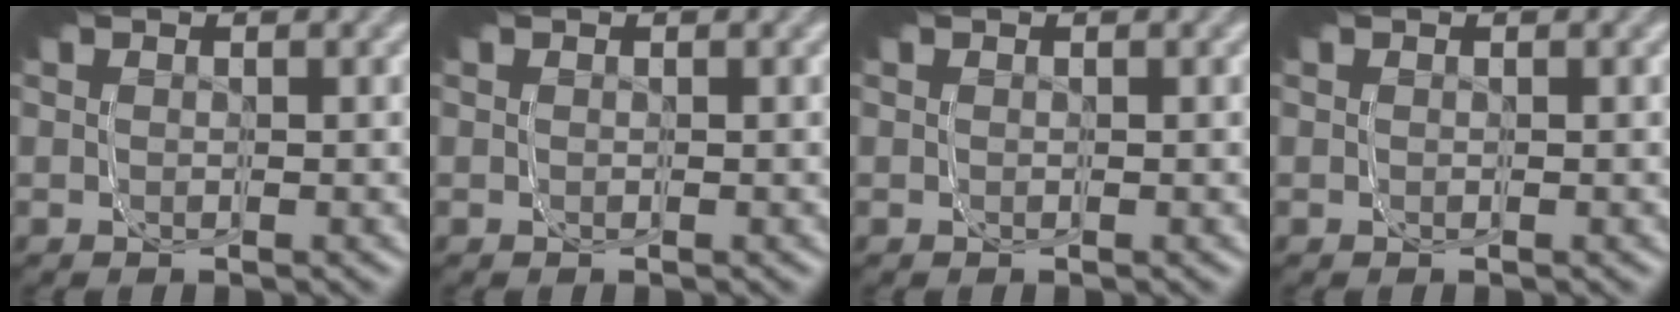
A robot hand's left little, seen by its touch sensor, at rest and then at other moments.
{"total": 0.0}
{"total": 0.0}
{"total": 0.0}